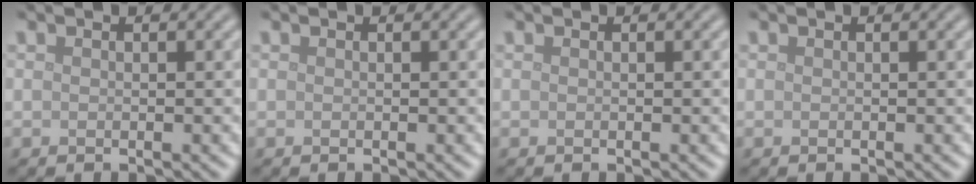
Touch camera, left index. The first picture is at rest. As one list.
[{"total": 0.0}, {"total": 0.0}, {"total": 0.0}]